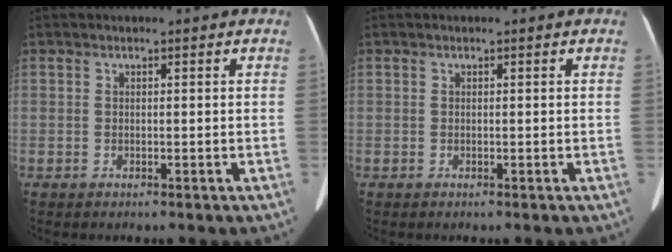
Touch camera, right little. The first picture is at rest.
{"total": 0.0}